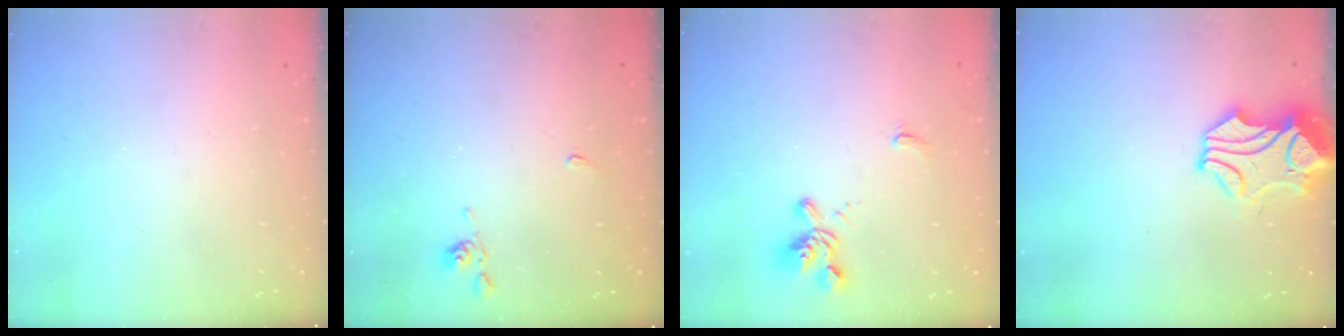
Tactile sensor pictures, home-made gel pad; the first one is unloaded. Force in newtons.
{"total": 2.2, "press": 2.1, "slide": 0.6}
{"total": 2.0, "press": 1.6, "slide": 1.2}
{"total": 2.7, "press": 2.3, "slide": 1.5}